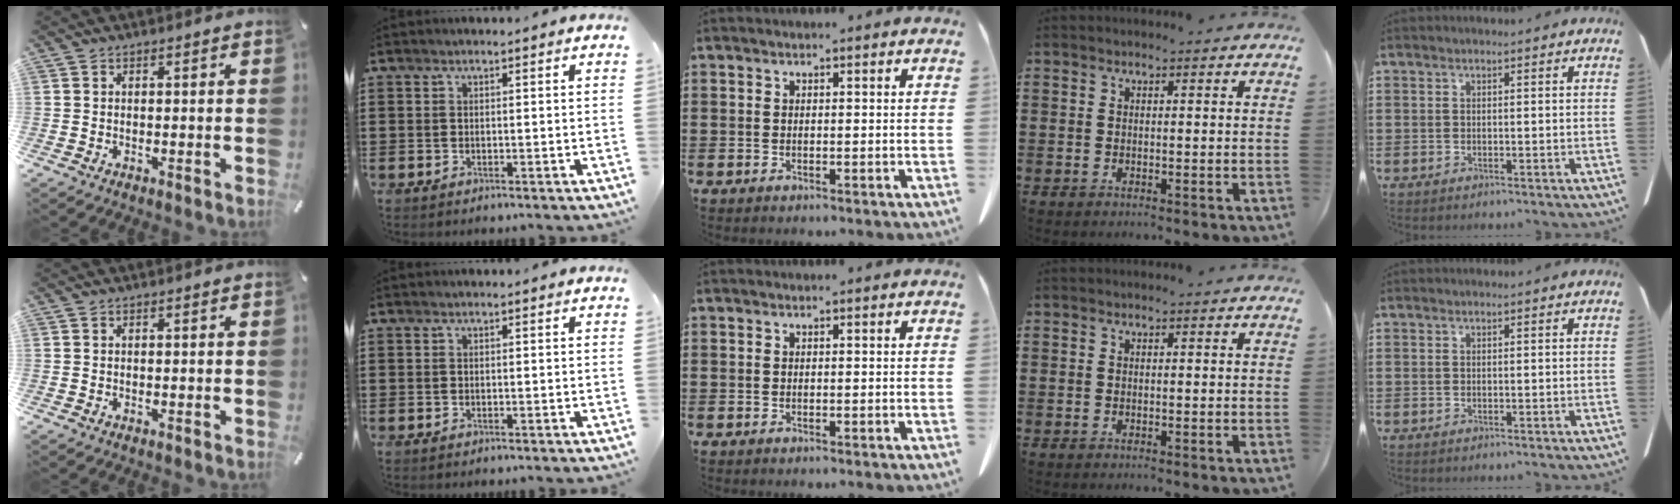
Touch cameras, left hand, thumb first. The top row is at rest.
{}